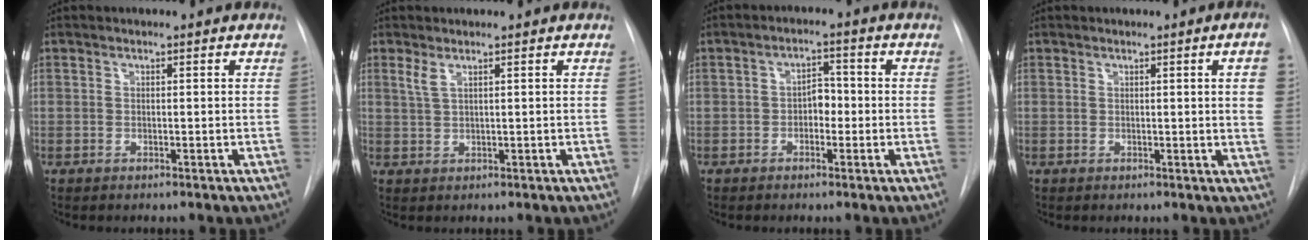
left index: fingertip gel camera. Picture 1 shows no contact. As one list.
[{"total": 1.6, "force": [1.0, 0.2, 1.3], "torque": [-0.037, 0.005, 0.027]}, {"total": 3.1, "force": [-0.7, 2.0, 2.3], "torque": [-0.032, 0.011, -0.015]}, {"total": 5.1, "force": [1.2, 0.2, 4.9], "torque": [-0.045, -0.002, 0.009]}]